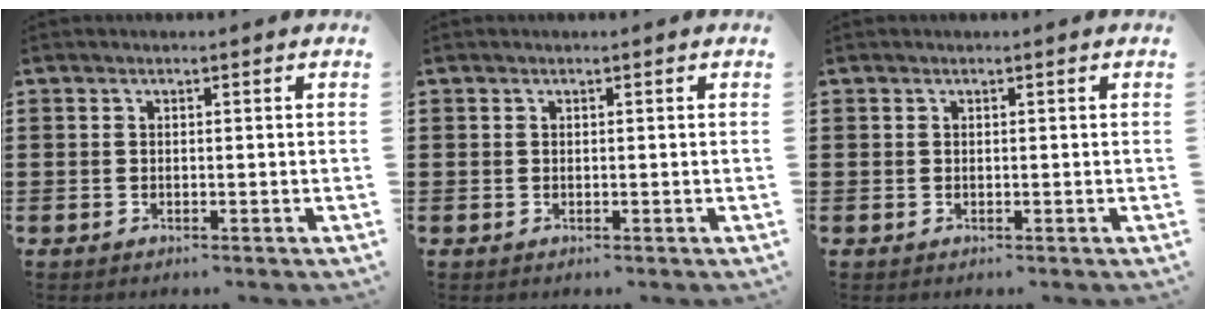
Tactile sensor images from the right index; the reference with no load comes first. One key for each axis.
{"total": 0.0}
{"total": 0.0}